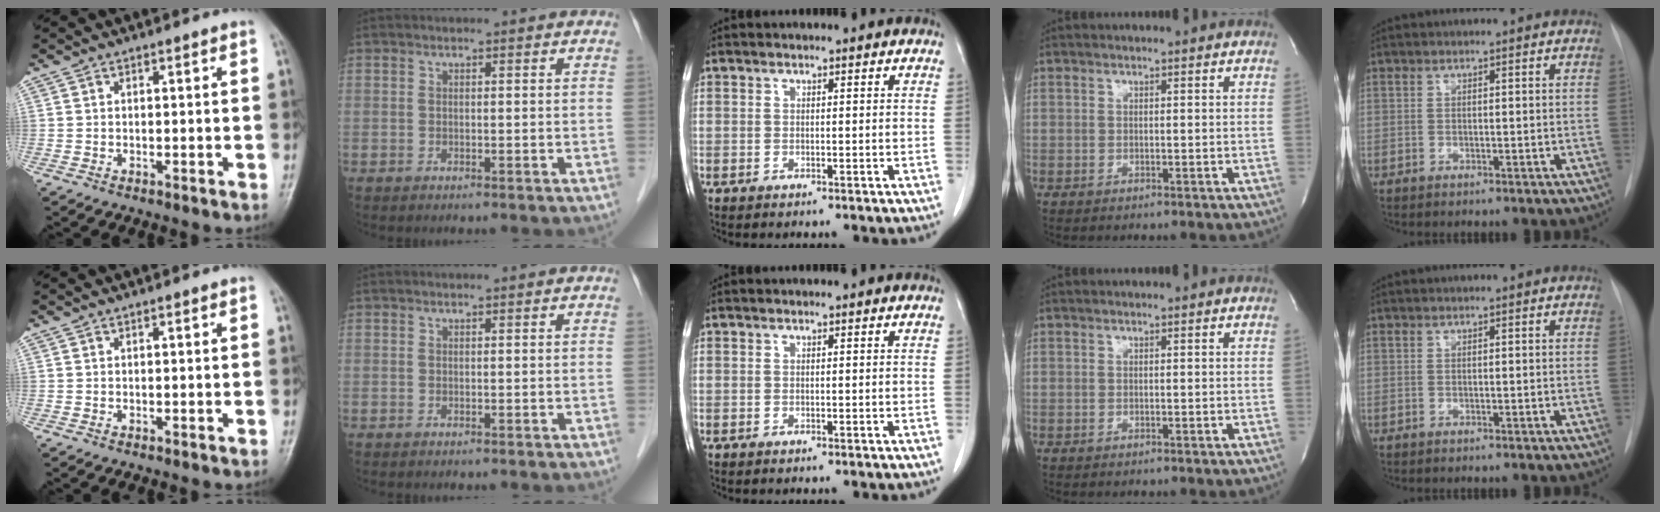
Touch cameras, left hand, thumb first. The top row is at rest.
{}